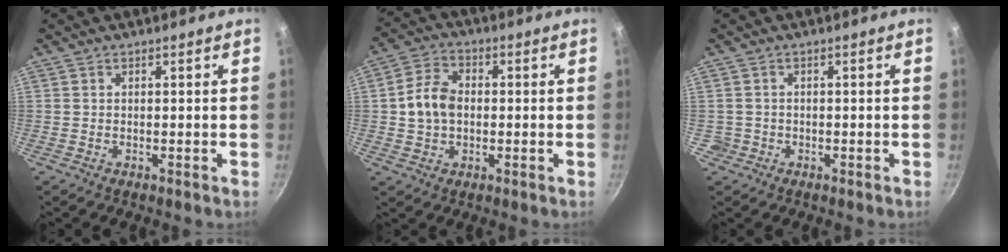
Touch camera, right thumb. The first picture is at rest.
{"total": 8.1, "force": [0.1, 6.1, 5.3], "torque": [-0.085, 0.020, -0.006]}
{"total": 1.7, "force": [-0.5, 1.6, 0.1], "torque": [0.007, 0.013, -0.001]}